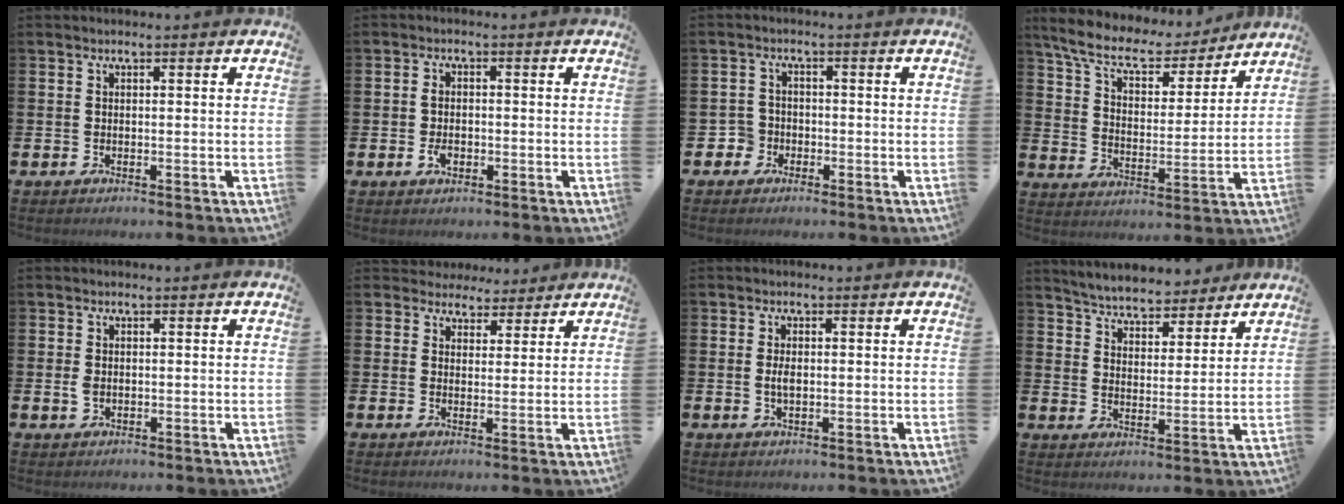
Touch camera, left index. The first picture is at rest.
{"total": 2.5, "force": [-0.4, 1.7, 1.8], "torque": [-0.021, -0.001, -0.013]}
{"total": 2.9, "force": [-2.0, 2.0, -0.5], "torque": [-0.004, 0.007, -0.045]}
{"total": 8.1, "force": [7.2, 2.5, 2.7], "torque": [-0.083, -0.053, 0.122]}
{"total": 1.1, "force": [-0.4, 0.8, 0.5], "torque": [-0.007, 0.005, -0.010]}
{"total": 2.8, "force": [2.3, 1.5, -0.7], "torque": [0.004, -0.015, 0.037]}
{"total": 2.0, "force": [0.1, 0.9, 1.8], "torque": [-0.029, 0.000, 0.000]}
{"total": 4.8, "force": [4.7, 1.0, -0.1], "torque": [-0.015, -0.040, 0.080]}